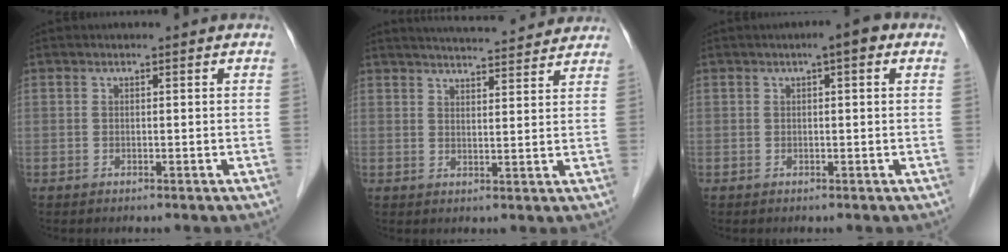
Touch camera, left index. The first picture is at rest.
{"total": 14.2, "force": [13.3, 1.9, 4.5], "torque": [-0.060, 0.019, 0.171]}
{"total": 2.9, "force": [1.3, 0.6, 2.5], "torque": [-0.033, 0.010, 0.013]}